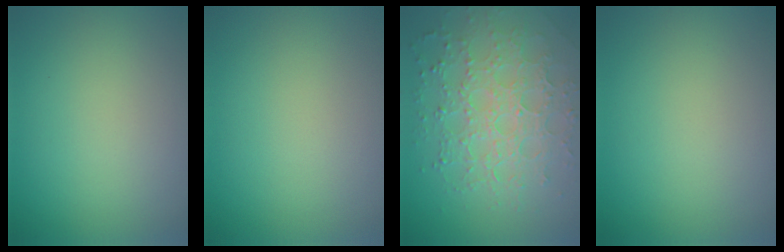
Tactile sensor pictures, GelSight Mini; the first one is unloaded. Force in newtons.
{"total": 0.0}
{"total": 7.3, "press": 5.4, "slide": 5.0}
{"total": 0.0}